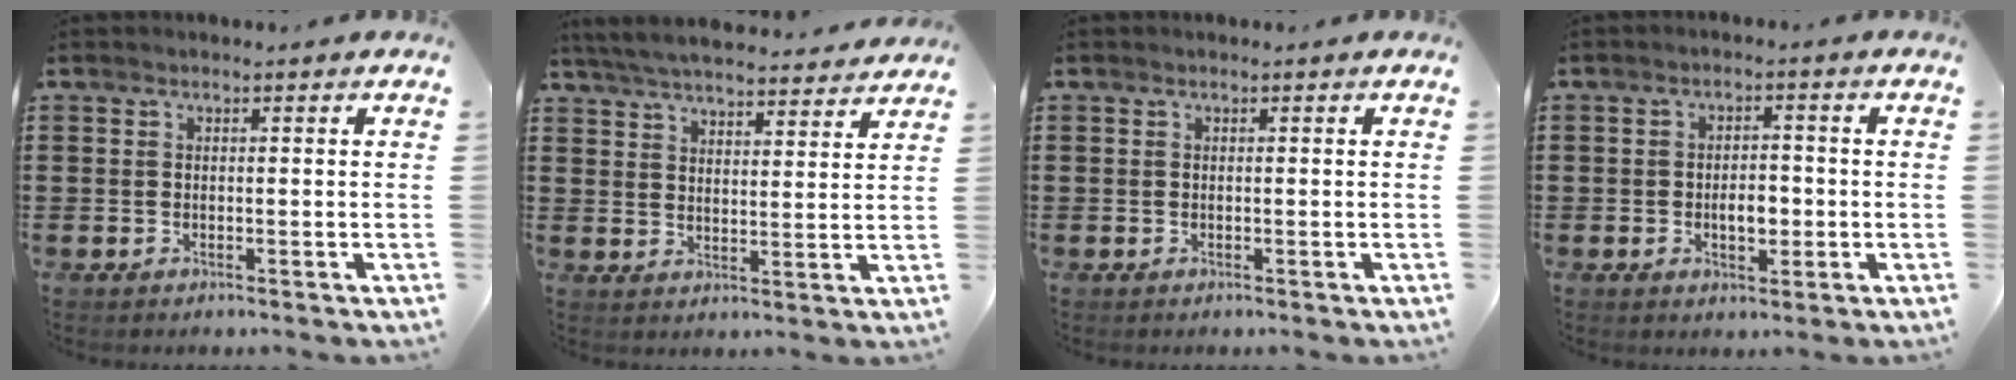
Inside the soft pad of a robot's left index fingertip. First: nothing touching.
{"total": 5.3, "force": [5.2, 0.2, 1.1], "torque": [-0.043, -0.025, 0.092]}
{"total": 0.0}
{"total": 3.9, "force": [-0.7, 2.0, 3.3], "torque": [-0.055, 0.000, -0.017]}